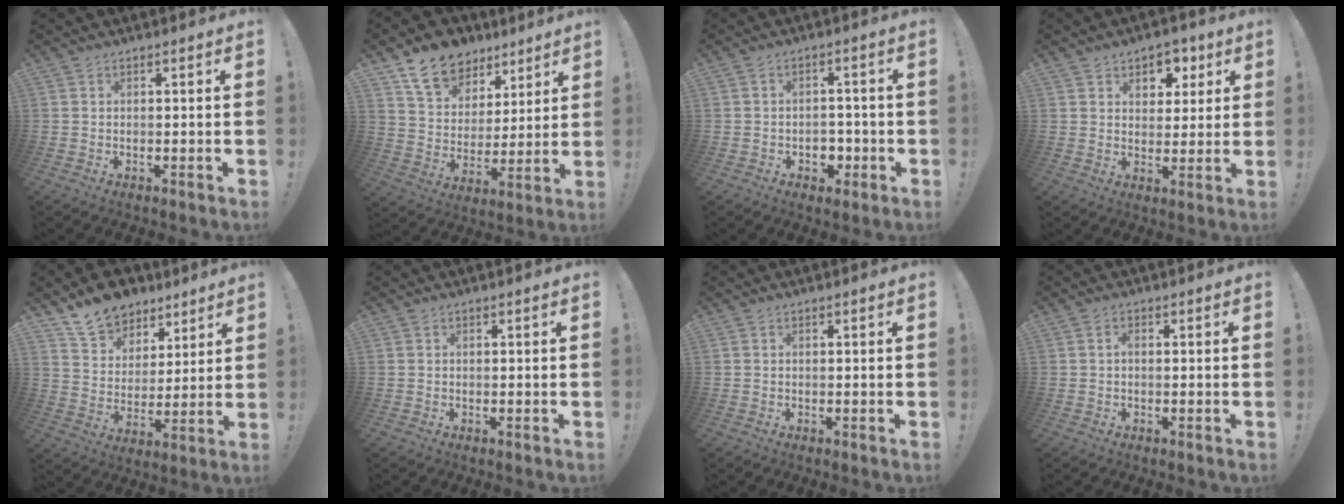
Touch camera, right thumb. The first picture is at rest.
{"total": 13.5, "force": [9.7, 8.4, 4.2], "torque": [-0.072, -0.066, 0.184]}
{"total": 5.2, "force": [-1.4, 4.5, 2.2], "torque": [-0.024, 0.004, -0.022]}
{"total": 6.7, "force": [3.3, 5.5, 2.0], "torque": [-0.023, -0.024, 0.064]}
{"total": 13.6, "force": [10.4, 8.2, 3.3], "torque": [-0.055, -0.078, 0.199]}
{"total": 0.0}
{"total": 0.0}
{"total": 0.9, "force": [-0.3, 0.4, 0.7], "torque": [-0.019, 0.006, -0.006]}